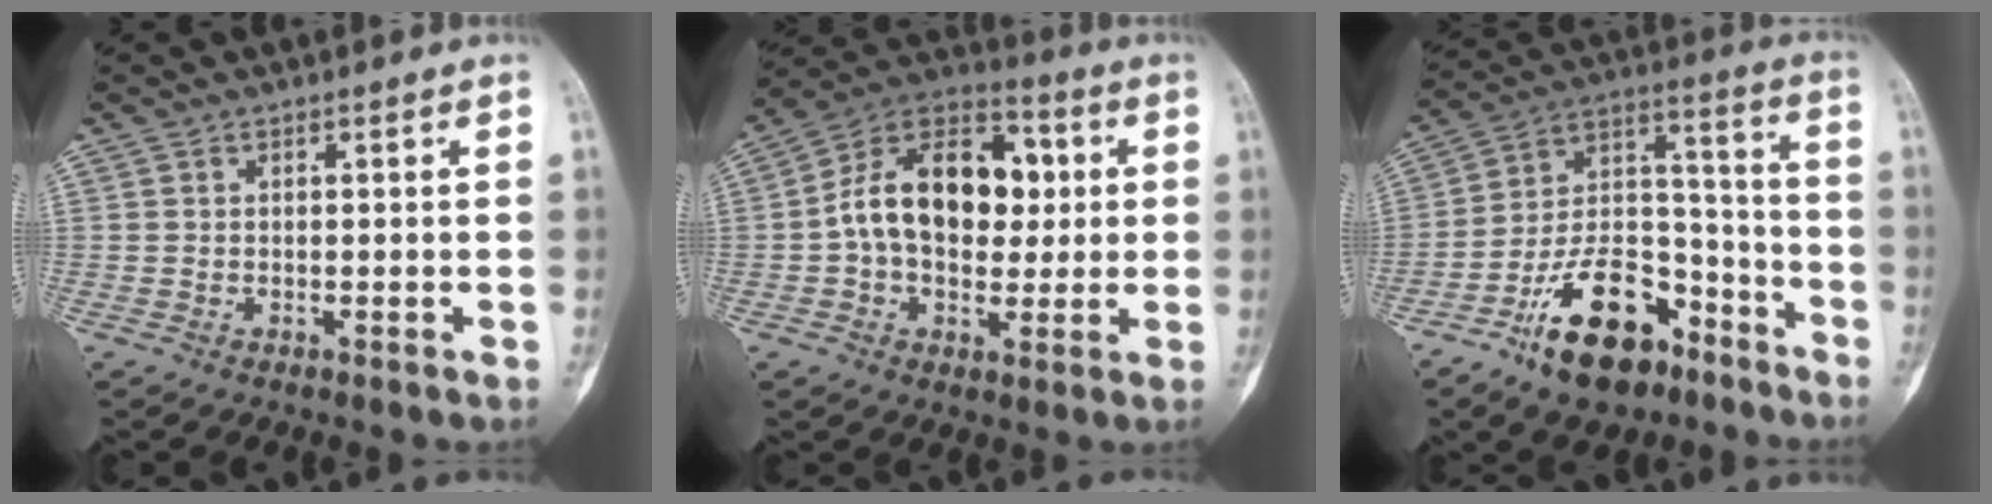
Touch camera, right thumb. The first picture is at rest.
{"total": 18.7, "force": [1.6, 12.4, 13.9], "torque": [-0.185, 0.030, 0.019]}
{"total": 18.4, "force": [-11.4, 9.7, 10.9], "torque": [-0.154, 0.094, -0.193]}